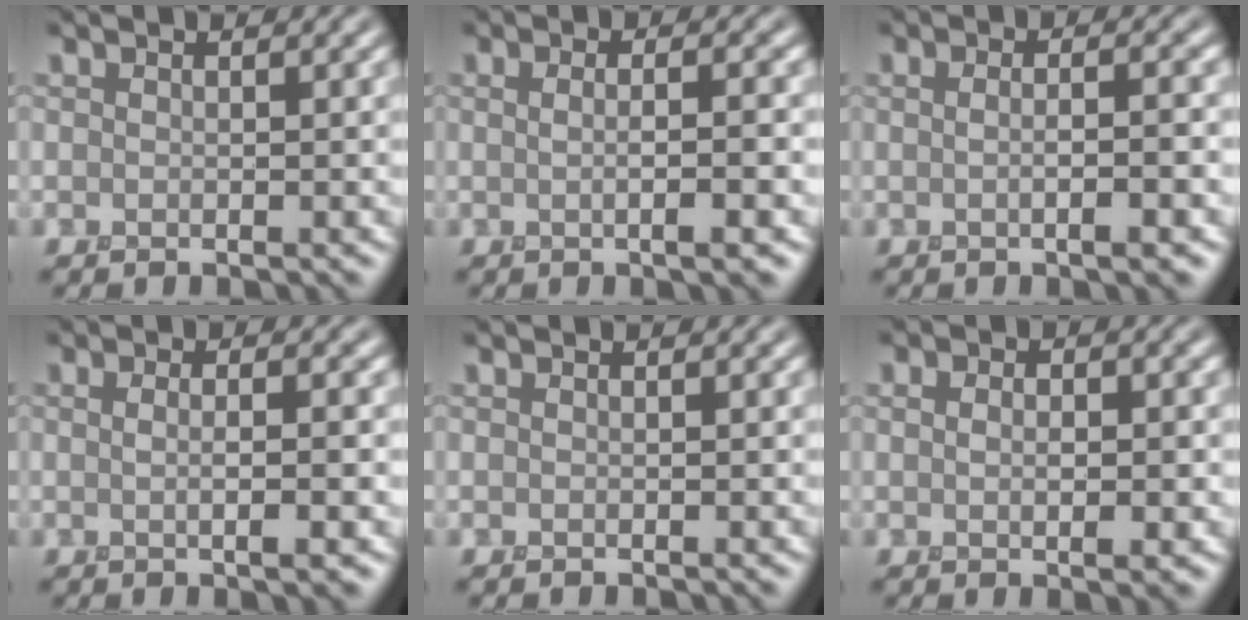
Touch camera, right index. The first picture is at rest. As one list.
[{"total": 3.8, "force": [0.1, 1.2, 3.6], "torque": [-0.033, 0.003, -0.005]}, {"total": 3.8, "force": [0.0, 1.3, 3.6], "torque": [-0.028, 0.002, -0.007]}, {"total": 3.3, "force": [0.2, 1.0, 3.2], "torque": [-0.034, -0.002, -0.002]}, {"total": 0.0}, {"total": 3.1, "force": [0.3, 1.8, 2.5], "torque": [-0.028, 0.003, -0.001]}]